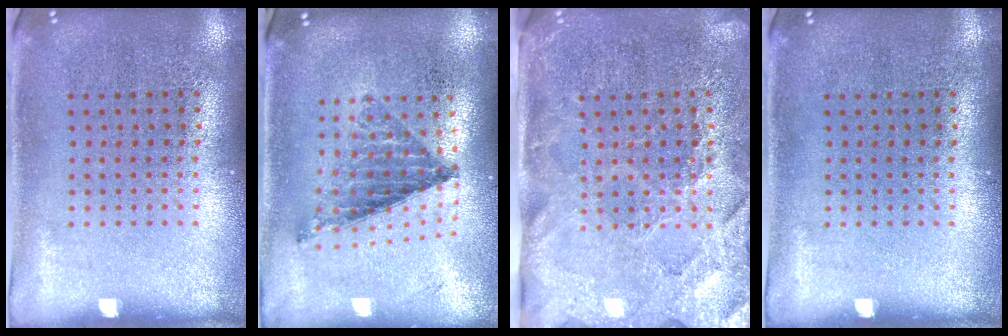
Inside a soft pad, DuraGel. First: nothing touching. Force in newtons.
{"total": 0.8, "press": 0.8, "slide": 0.1}
{"total": 3.6, "press": 3.1, "slide": 1.8}
{"total": 0.0}